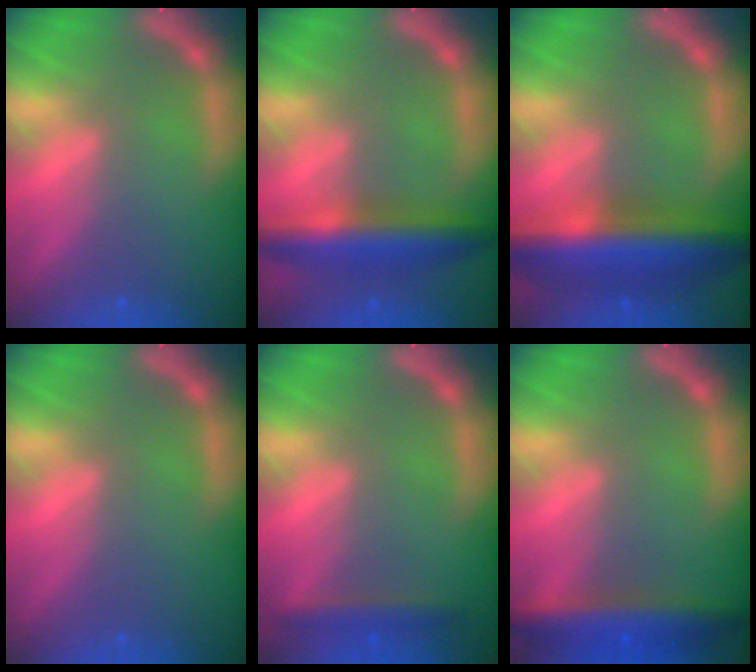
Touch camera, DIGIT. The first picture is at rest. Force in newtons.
{"total": 6.5}
{"total": 9.5}
{"total": 0.0}
{"total": 2.4}
{"total": 5.9}